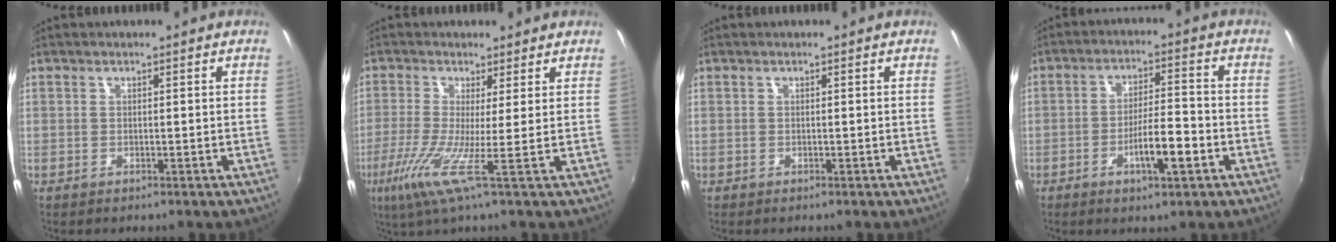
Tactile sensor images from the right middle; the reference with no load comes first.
{"total": 7.0, "force": [-2.1, -1.5, 6.5], "torque": [-0.169, -0.017, -0.050]}
{"total": 0.0}
{"total": 7.6, "force": [-3.2, 1.5, 6.8], "torque": [-0.123, -0.001, -0.046]}